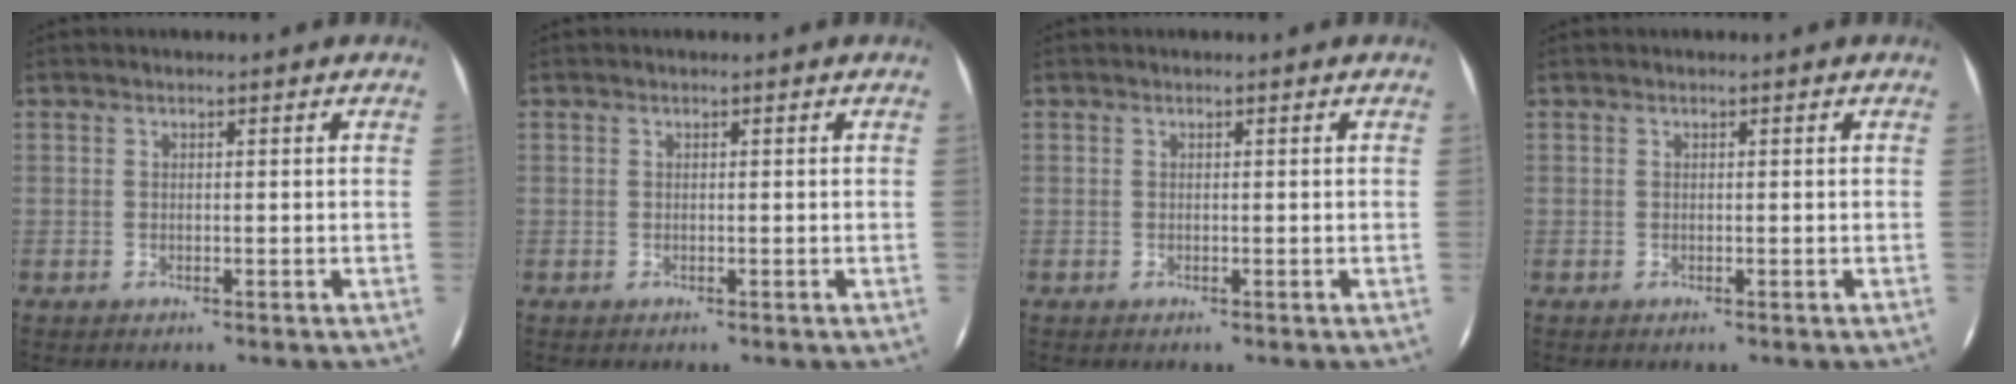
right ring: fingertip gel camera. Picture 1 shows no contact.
{"total": 0.0}
{"total": 0.0}
{"total": 0.0}